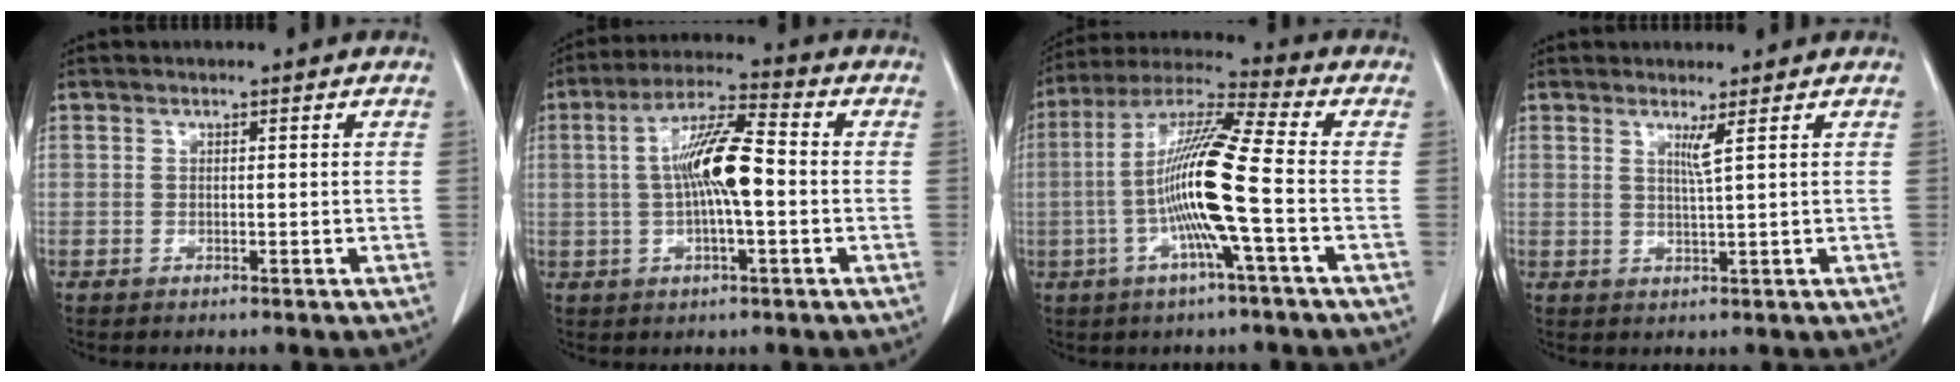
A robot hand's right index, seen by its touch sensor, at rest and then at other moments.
{"total": 9.9, "force": [-0.2, 1.6, 9.7], "torque": [-0.184, 0.016, -0.010]}
{"total": 14.0, "force": [-2.6, -0.5, 13.7], "torque": [-0.266, 0.004, -0.060]}
{"total": 1.9, "force": [1.0, -0.7, 1.5], "torque": [-0.032, -0.013, 0.022]}